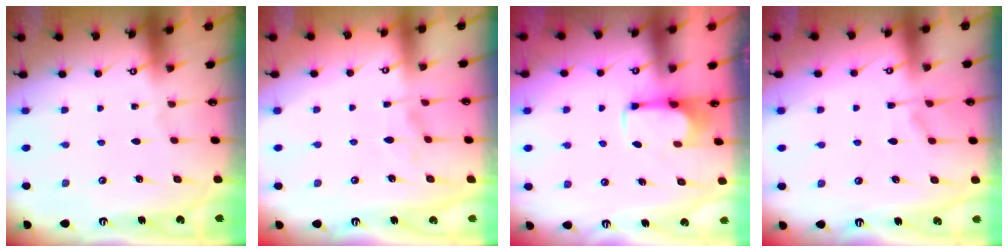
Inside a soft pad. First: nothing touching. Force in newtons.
{"total": 2.1, "press": 1.9, "slide": 0.9}
{"total": 2.7, "press": 2.6, "slide": 0.9}
{"total": 1.3, "press": 0.0, "slide": 1.3}